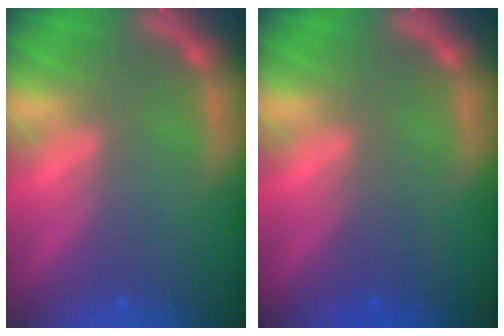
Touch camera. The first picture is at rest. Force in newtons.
{"total": 1.5}